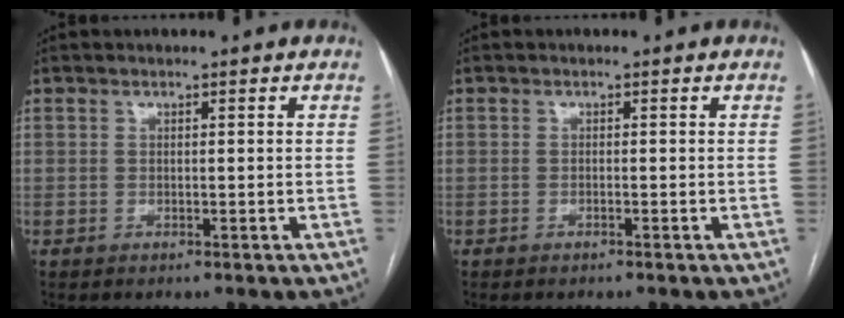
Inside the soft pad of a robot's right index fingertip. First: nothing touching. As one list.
[{"total": 0.0}]